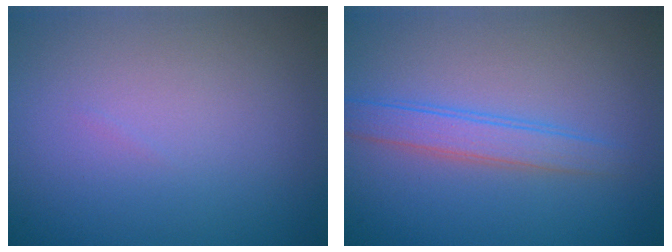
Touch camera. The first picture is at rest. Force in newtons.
{"total": 2.5, "press": 2.5, "slide": 0.0}